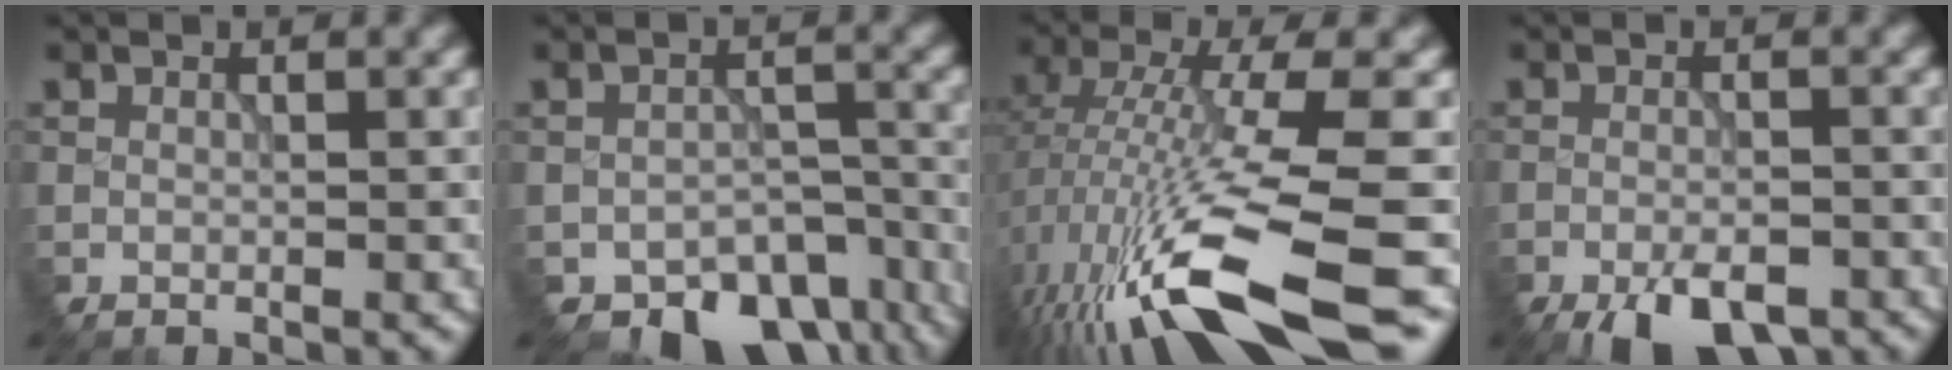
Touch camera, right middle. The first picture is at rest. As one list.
[{"total": 8.0, "force": [-5.7, 4.6, 3.3], "torque": [-0.037, -0.034, -0.069]}, {"total": 12.5, "force": [-5.9, 2.1, 10.7], "torque": [-0.207, -0.011, -0.096]}, {"total": 6.5, "force": [-4.7, 2.2, 3.9], "torque": [-0.060, -0.019, -0.074]}]